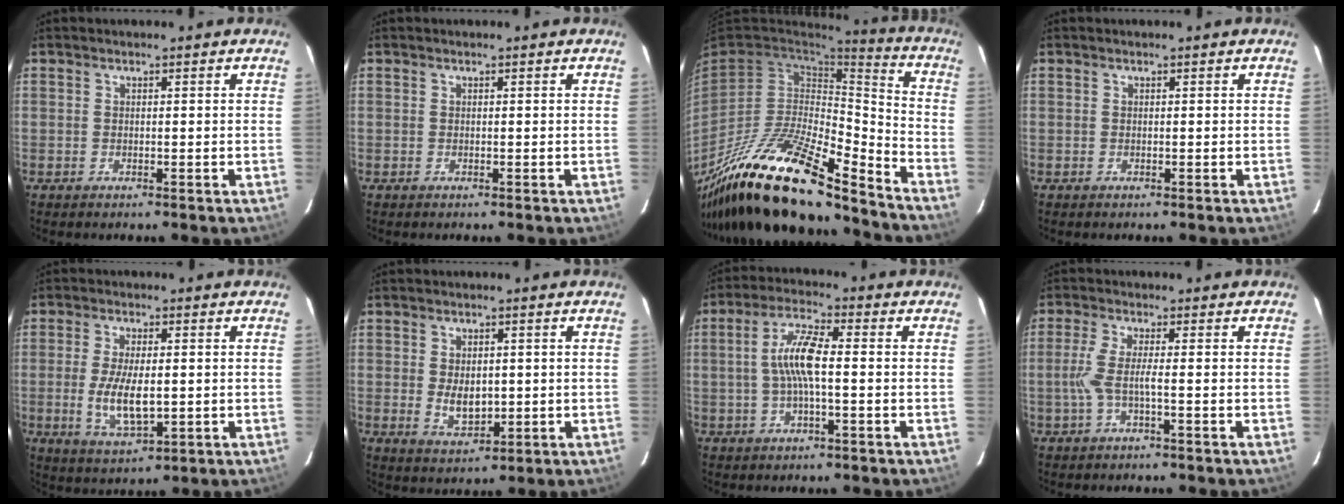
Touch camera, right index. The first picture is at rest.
{"total": 0.0}
{"total": 27.2, "force": [-19.8, 6.8, 17.4], "torque": [-0.316, -0.038, -0.346]}
{"total": 0.0}
{"total": 8.7, "force": [-1.0, 3.6, 7.8], "torque": [-0.155, -0.014, -0.014]}
{"total": 5.5, "force": [-0.1, 3.6, 4.2], "torque": [-0.073, -0.008, 0.008]}
{"total": 7.5, "force": [-0.4, 1.6, 7.3], "torque": [-0.148, 0.011, -0.008]}
{"total": 4.1, "force": [-1.2, -0.3, 3.9], "torque": [-0.093, -0.003, -0.021]}